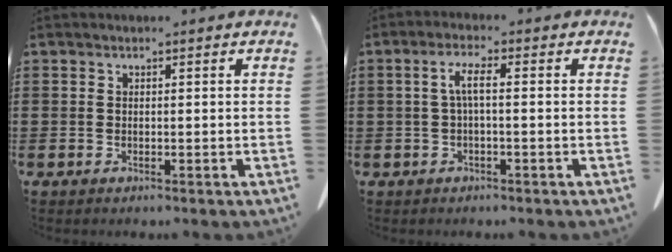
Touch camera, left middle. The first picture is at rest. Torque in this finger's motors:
{"motor_torque": [0.47, 0.43, 0.13, 0.08]}